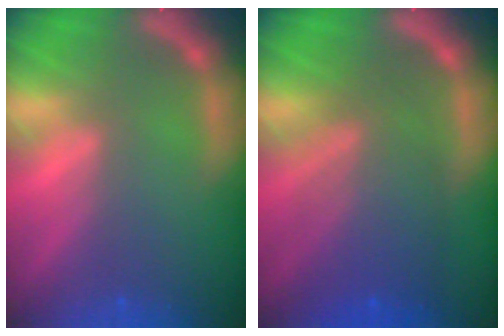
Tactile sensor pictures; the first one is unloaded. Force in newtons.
{"total": 7.6}